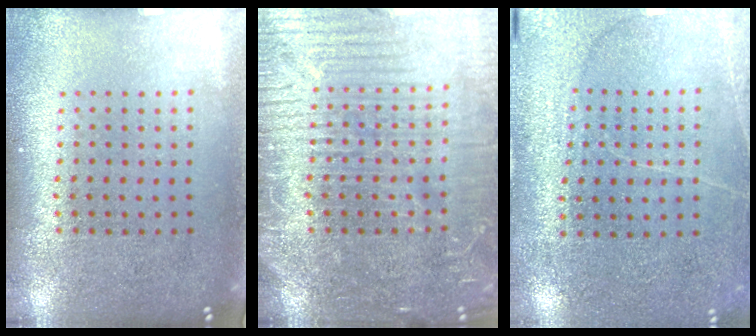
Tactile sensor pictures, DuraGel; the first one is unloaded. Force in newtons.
{"total": 4.9, "press": 4.8, "slide": 0.6}
{"total": 2.8, "press": 2.7, "slide": 0.7}